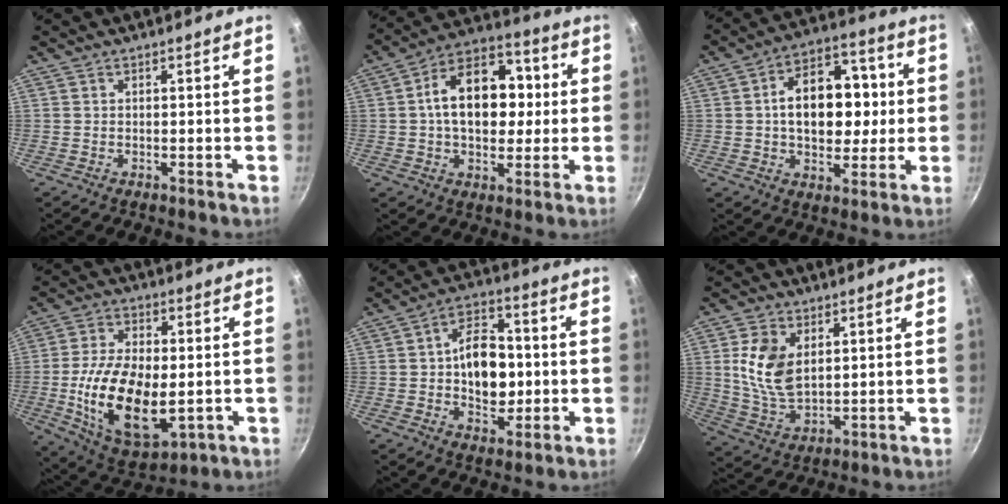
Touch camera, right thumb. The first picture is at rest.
{"total": 17.6, "force": [1.5, 11.9, 12.8], "torque": [-0.157, 0.028, 0.009]}
{"total": 16.9, "force": [1.0, 11.6, 12.3], "torque": [-0.140, 0.026, 0.007]}
{"total": 19.3, "force": [-2.1, 10.7, 15.9], "torque": [-0.283, -0.003, -0.025]}
{"total": 12.7, "force": [-0.3, 8.5, 9.5], "torque": [-0.108, 0.013, -0.013]}
{"total": 11.0, "force": [2.8, 6.9, 8.1], "torque": [-0.147, -0.022, 0.063]}